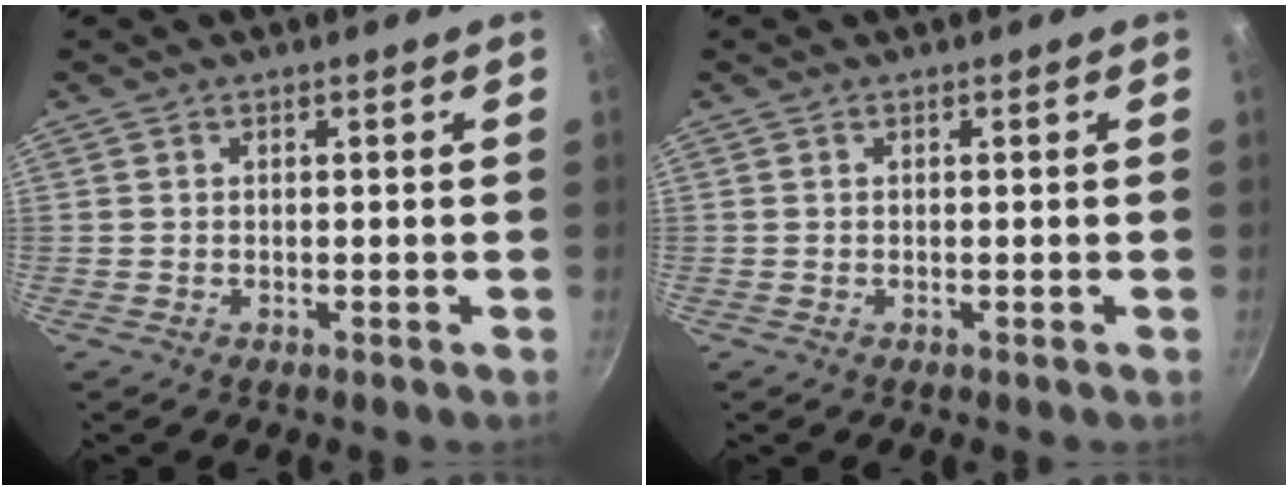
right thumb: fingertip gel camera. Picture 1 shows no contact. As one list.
[{"total": 0.0}]